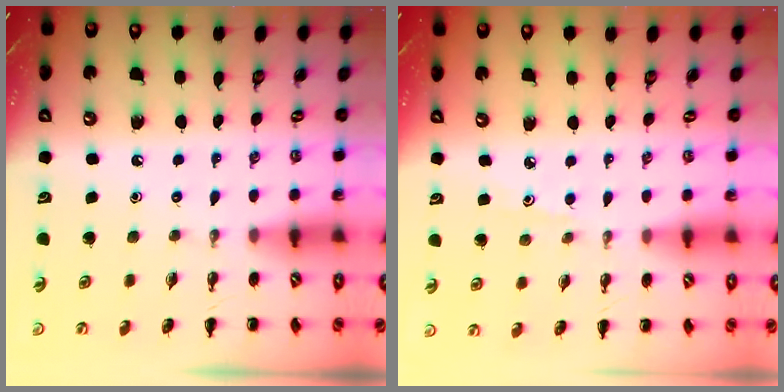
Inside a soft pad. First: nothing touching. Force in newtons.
{"total": 2.5, "press": 2.4, "slide": 0.8}